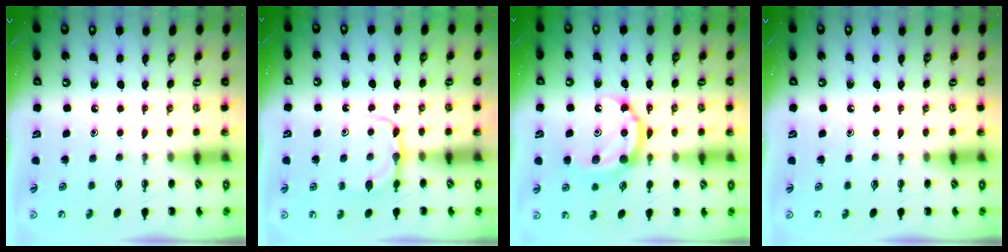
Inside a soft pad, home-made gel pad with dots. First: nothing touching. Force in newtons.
{"total": 5.0, "press": 4.8, "slide": 1.4}
{"total": 10.5, "press": 10.5, "slide": 0.6}
{"total": 0.0}